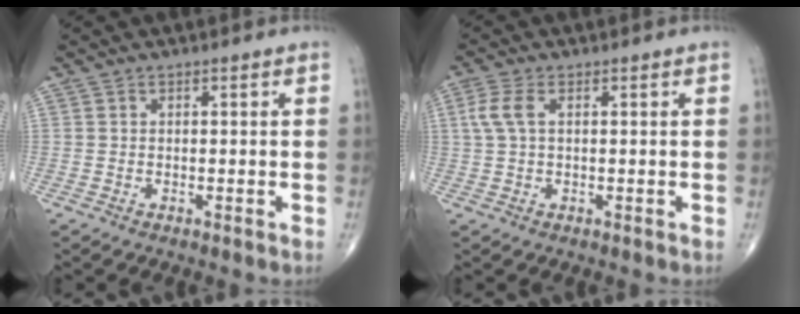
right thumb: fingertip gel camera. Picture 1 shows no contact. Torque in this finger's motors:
{"motor_torque": [-0.09, 0.10, 0.15, 0.04, 0.00]}